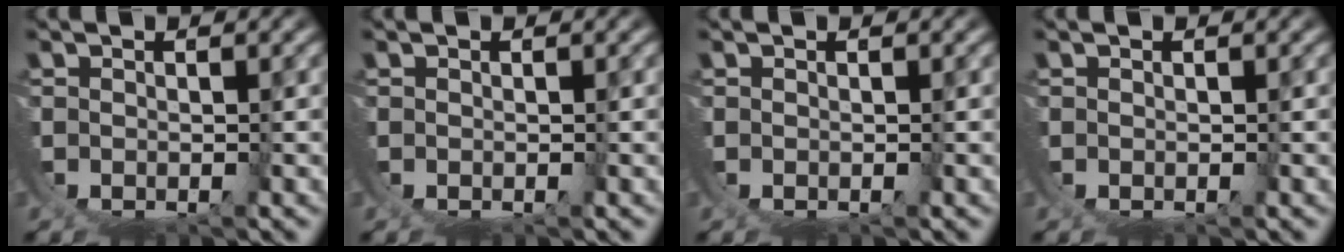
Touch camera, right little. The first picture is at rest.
{"total": 0.0}
{"total": 0.0}
{"total": 0.0}